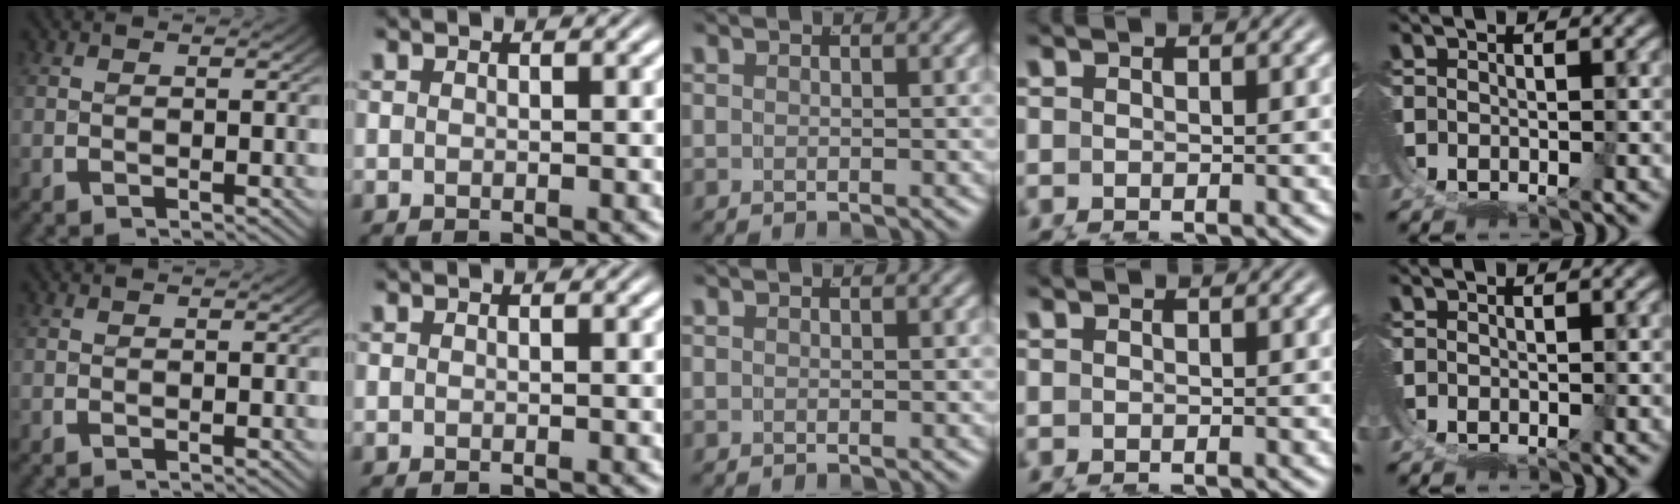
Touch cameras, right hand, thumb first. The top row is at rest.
{}